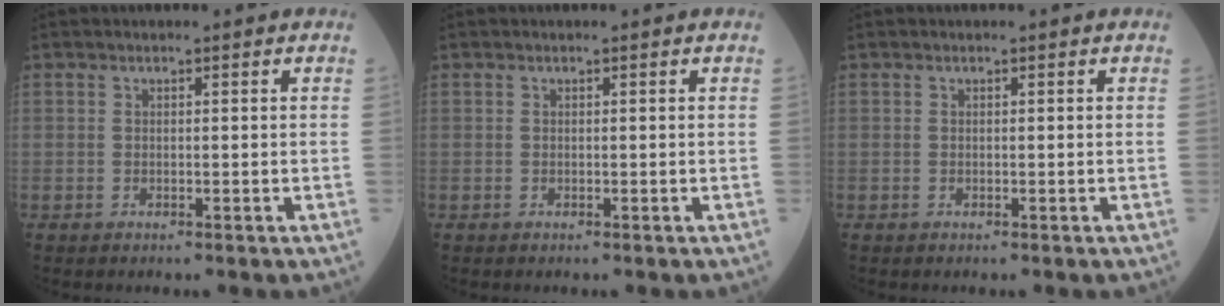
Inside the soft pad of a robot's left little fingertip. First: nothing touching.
{"total": 0.0}
{"total": 0.0}